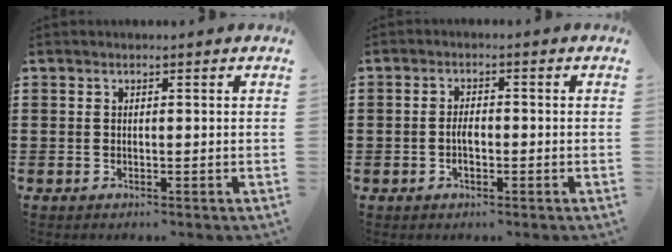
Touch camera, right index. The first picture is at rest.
{"total": 2.5, "force": [-0.7, 1.0, 2.2], "torque": [-0.050, -0.003, -0.015]}